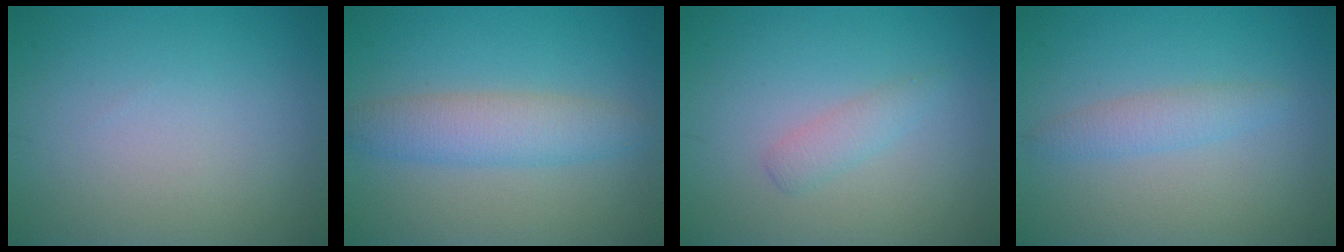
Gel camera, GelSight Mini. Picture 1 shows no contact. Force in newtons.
{"total": 3.9, "press": 3.9, "slide": 0.1}
{"total": 1.5, "press": 1.5, "slide": 0.1}
{"total": 1.9, "press": 1.9, "slide": 0.0}